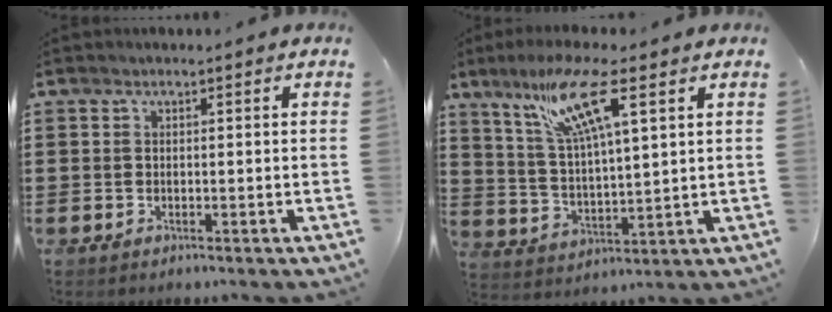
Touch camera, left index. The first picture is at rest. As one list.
[{"total": 11.7, "force": [7.0, 1.9, 9.2], "torque": [-0.194, -0.007, 0.120]}]